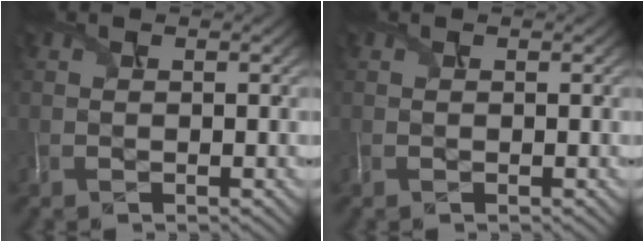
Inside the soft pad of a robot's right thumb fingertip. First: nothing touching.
{"total": 0.0}